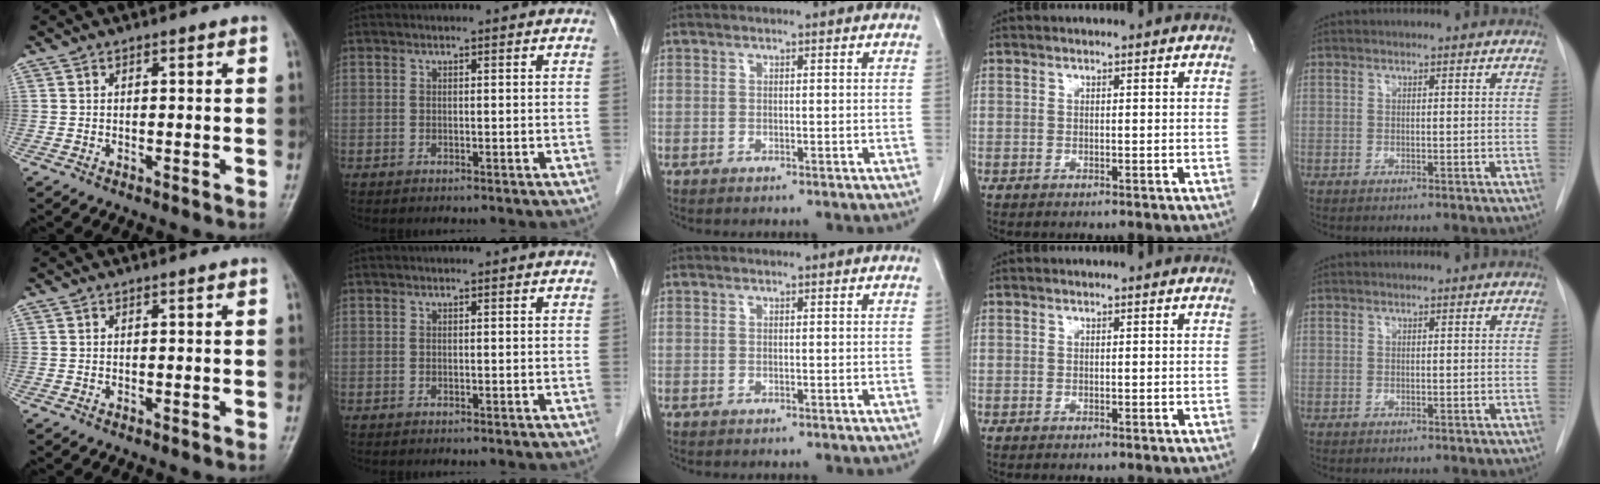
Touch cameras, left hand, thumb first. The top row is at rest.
{}